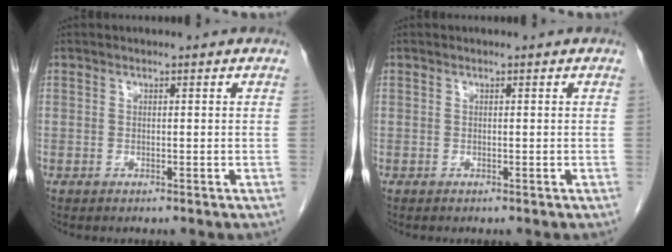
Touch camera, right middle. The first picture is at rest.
{"total": 0.0}